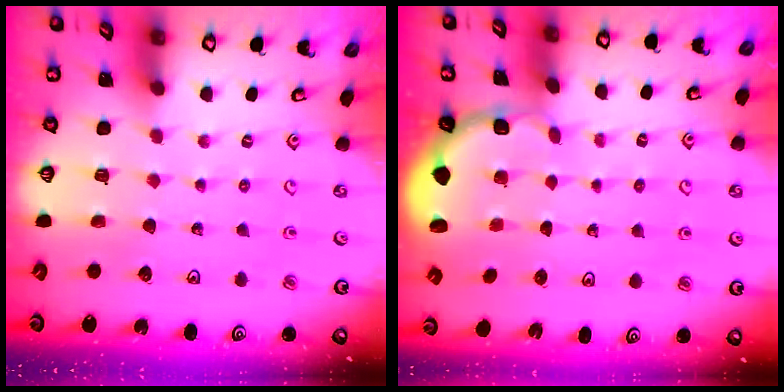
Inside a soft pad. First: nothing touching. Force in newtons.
{"total": 1.9, "press": 1.8, "slide": 0.8}